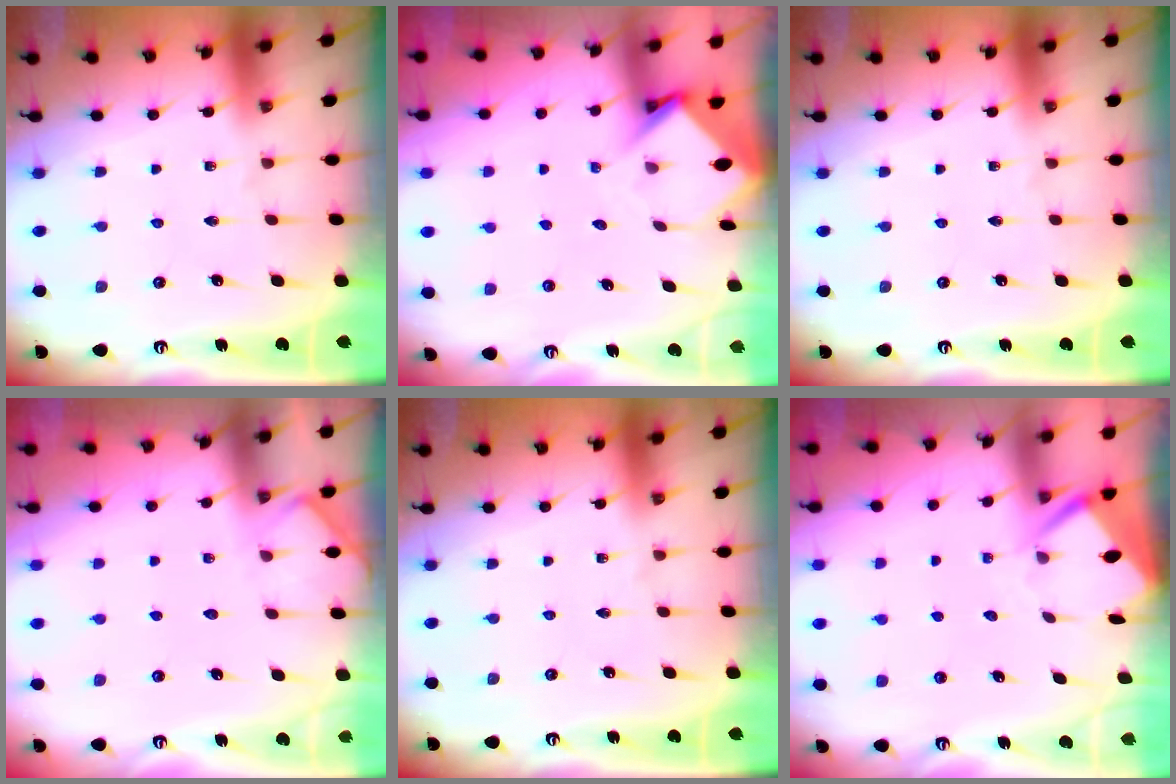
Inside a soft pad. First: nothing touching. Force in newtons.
{"total": 3.6, "press": 3.6, "slide": 0.2}
{"total": 0.0}
{"total": 3.8, "press": 3.8, "slide": 0.5}
{"total": 0.0}
{"total": 3.4, "press": 3.4, "slide": 0.3}